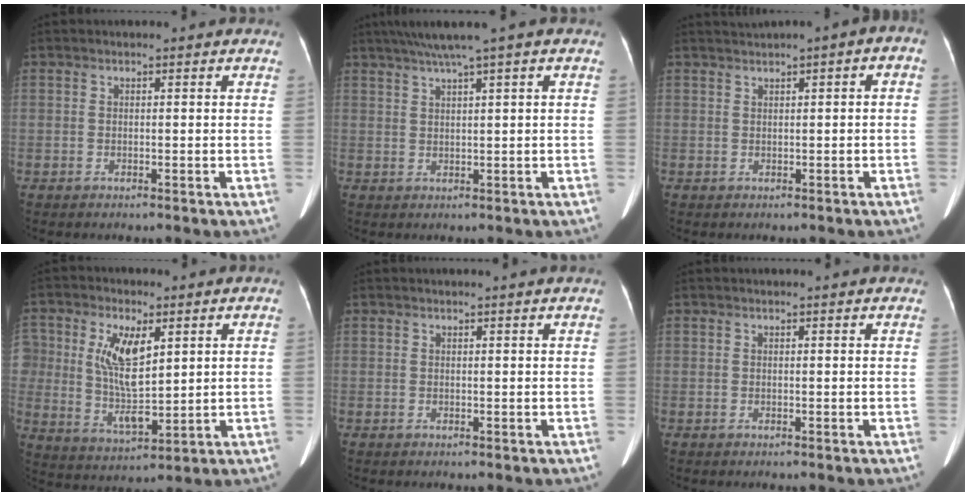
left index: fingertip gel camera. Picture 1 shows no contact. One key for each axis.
{"total": 5.2, "fx": 3.3, "fy": -0.8, "fz": 3.8, "tx": -0.072, "ty": 0.022, "tz": 0.062}
{"total": 2.5, "fx": 0.5, "fy": 1.0, "fz": 2.2, "tx": -0.034, "ty": 0.026, "tz": 0.009}
{"total": 9.8, "fx": 2.5, "fy": 4.8, "fz": 8.2, "tx": -0.163, "ty": 0.004, "tz": 0.054}
{"total": 2.0, "fx": 1.8, "fy": -0.6, "fz": 0.7, "tx": -0.014, "ty": 0.004, "tz": 0.022}
{"total": 2.6, "fx": 2.5, "fy": -0.1, "fz": 0.8, "tx": -0.013, "ty": 0.016, "tz": 0.025}